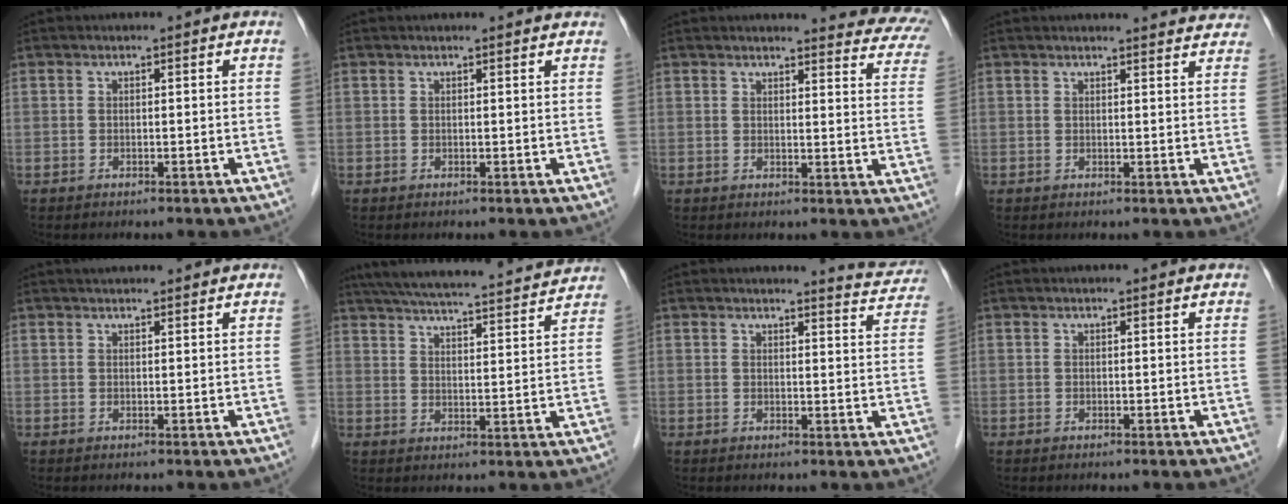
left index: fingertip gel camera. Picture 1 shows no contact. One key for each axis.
{"total": 2.8, "fx": 2.7, "fy": 0.1, "fz": 0.7, "tx": -0.012, "ty": 0.009, "tz": 0.024}
{"total": 13.7, "fx": 13.0, "fy": 2.1, "fz": 3.9, "tx": -0.013, "ty": -0.070, "tz": 0.107}
{"total": 10.5, "fx": 10.2, "fy": 1.2, "fz": 2.3, "tx": -0.010, "ty": -0.009, "tz": 0.094}
{"total": 5.9, "fx": 5.5, "fy": 0.7, "fz": 1.9, "tx": -0.023, "ty": 0.032, "tz": 0.066}
{"total": 22.2, "fx": 20.3, "fy": 2.2, "fz": 8.7, "tx": -0.144, "ty": 0.012, "tz": 0.272}
{"total": 6.3, "fx": 6.3, "fy": 0.3, "fz": 0.5, "tx": -0.006, "ty": -0.028, "tz": 0.053}
{"total": 2.6, "fx": 2.5, "fy": 0.2, "fz": 0.7, "tx": -0.012, "ty": 0.010, "tz": 0.023}